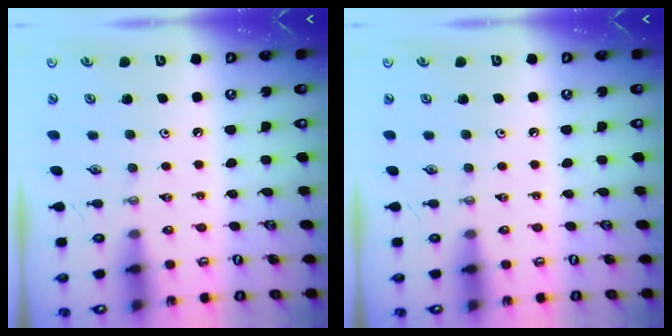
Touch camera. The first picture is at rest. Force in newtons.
{"total": 0.0}